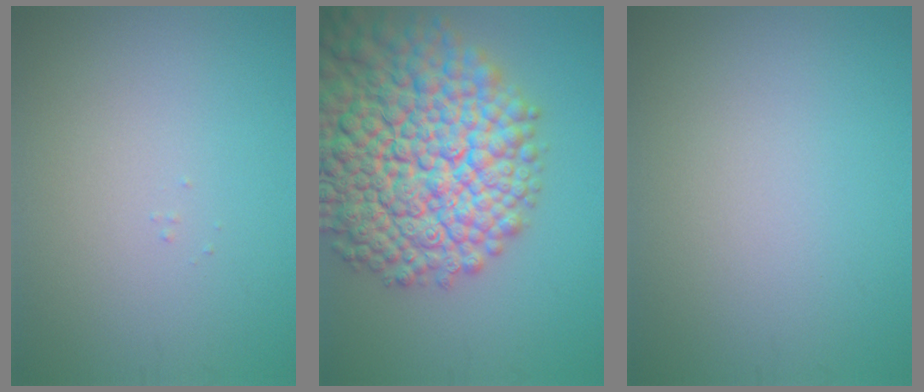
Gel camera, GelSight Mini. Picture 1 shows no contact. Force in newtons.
{"total": 16.9, "press": 16.9, "slide": 0.7}
{"total": 0.0}